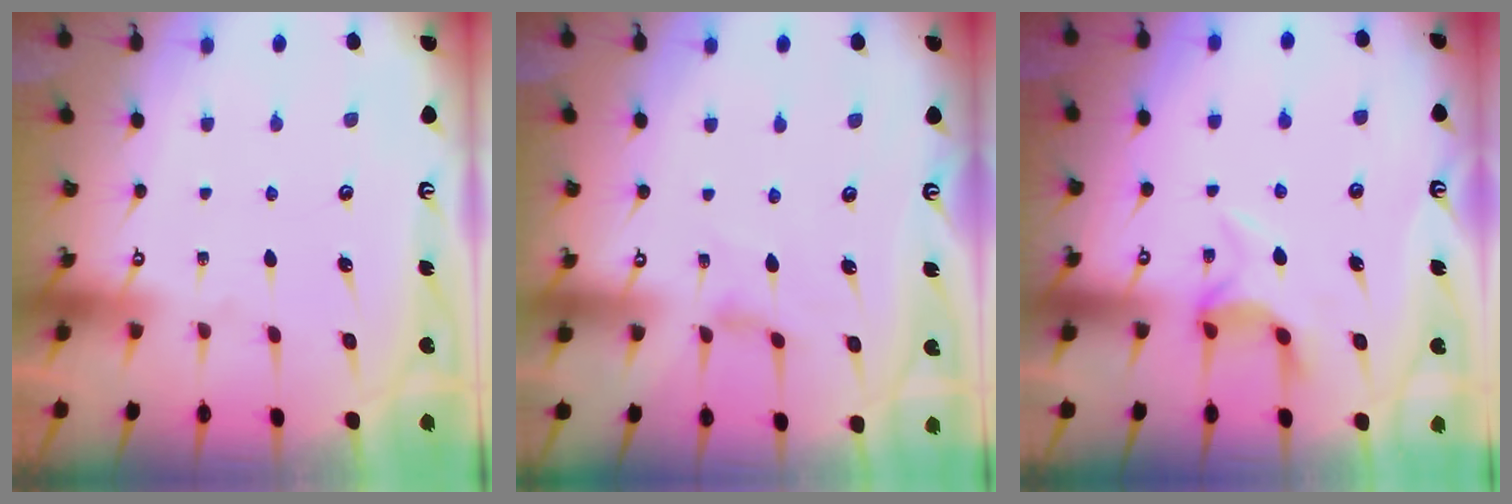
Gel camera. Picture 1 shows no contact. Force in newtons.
{"total": 2.9, "press": 2.9, "slide": 0.4}
{"total": 5.8, "press": 5.5, "slide": 1.8}